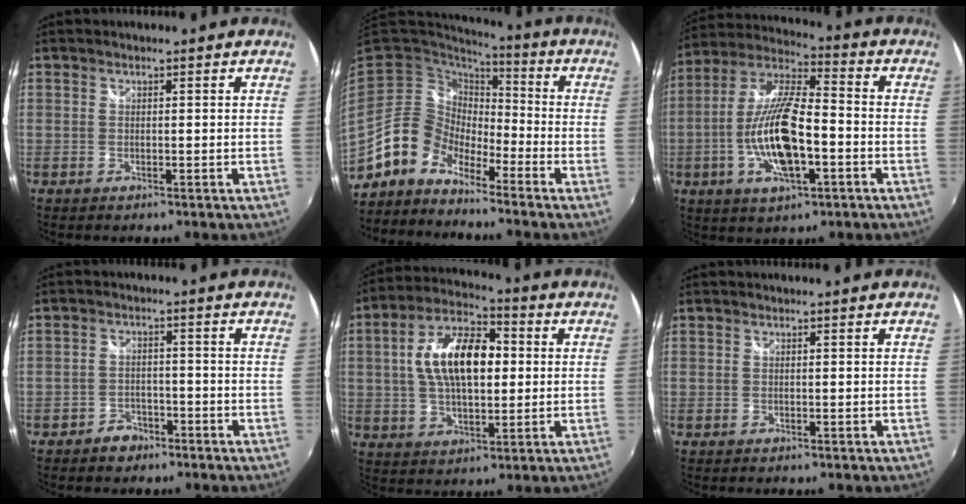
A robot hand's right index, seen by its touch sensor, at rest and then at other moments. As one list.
[{"total": 10.3, "force": [-7.9, 6.0, 2.8], "torque": [-0.053, 0.023, -0.157]}, {"total": 16.1, "force": [-4.4, 5.1, 14.6], "torque": [-0.295, -0.005, -0.083]}, {"total": 4.5, "force": [-3.3, 2.9, 0.9], "torque": [-0.033, 0.012, -0.050]}, {"total": 14.9, "force": [1.6, 7.6, 12.7], "torque": [-0.236, 0.022, 0.023]}, {"total": 0.0}]